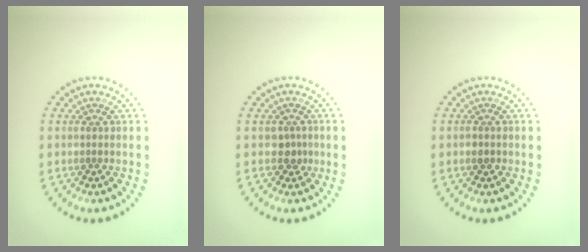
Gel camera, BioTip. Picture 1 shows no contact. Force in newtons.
{"total": 1.3, "press": 1.0, "slide": 0.8}
{"total": 0.9, "press": 0.8, "slide": 0.5}